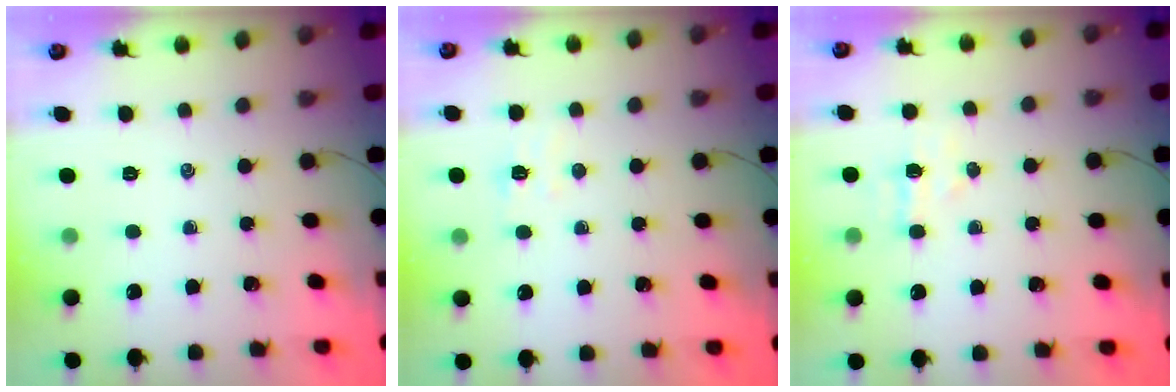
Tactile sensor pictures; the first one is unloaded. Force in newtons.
{"total": 5.1, "press": 5.1, "slide": 0.8}
{"total": 4.7, "press": 4.5, "slide": 1.4}